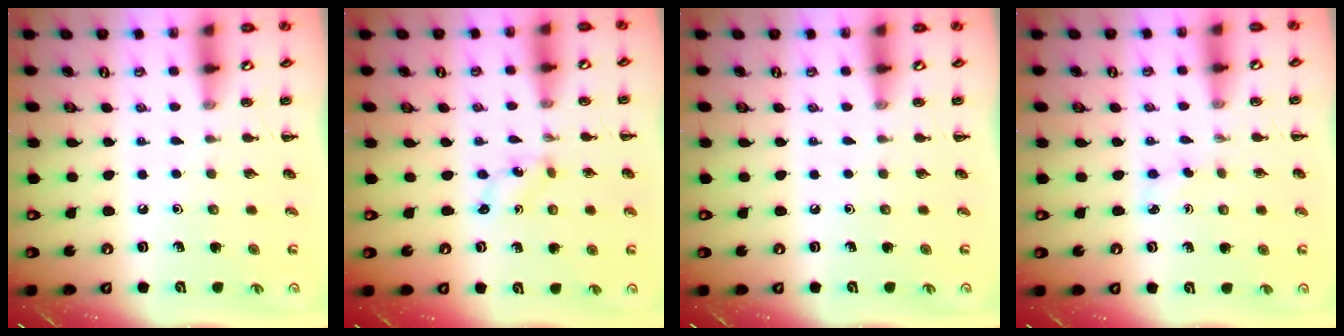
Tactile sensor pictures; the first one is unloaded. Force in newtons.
{"total": 0.6, "press": 0.5, "slide": 0.2}
{"total": 0.0}
{"total": 2.8, "press": 2.7, "slide": 0.8}